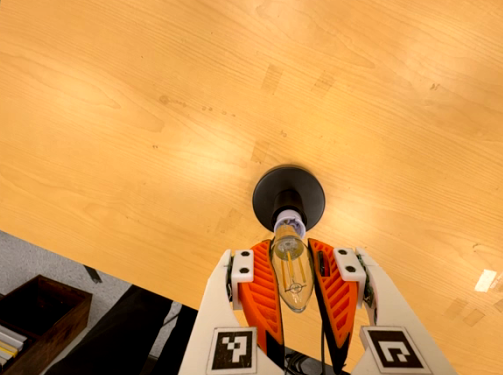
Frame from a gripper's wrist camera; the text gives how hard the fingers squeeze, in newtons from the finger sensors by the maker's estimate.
{"total": 21.3, "left": 24.0, "right": 18.6}